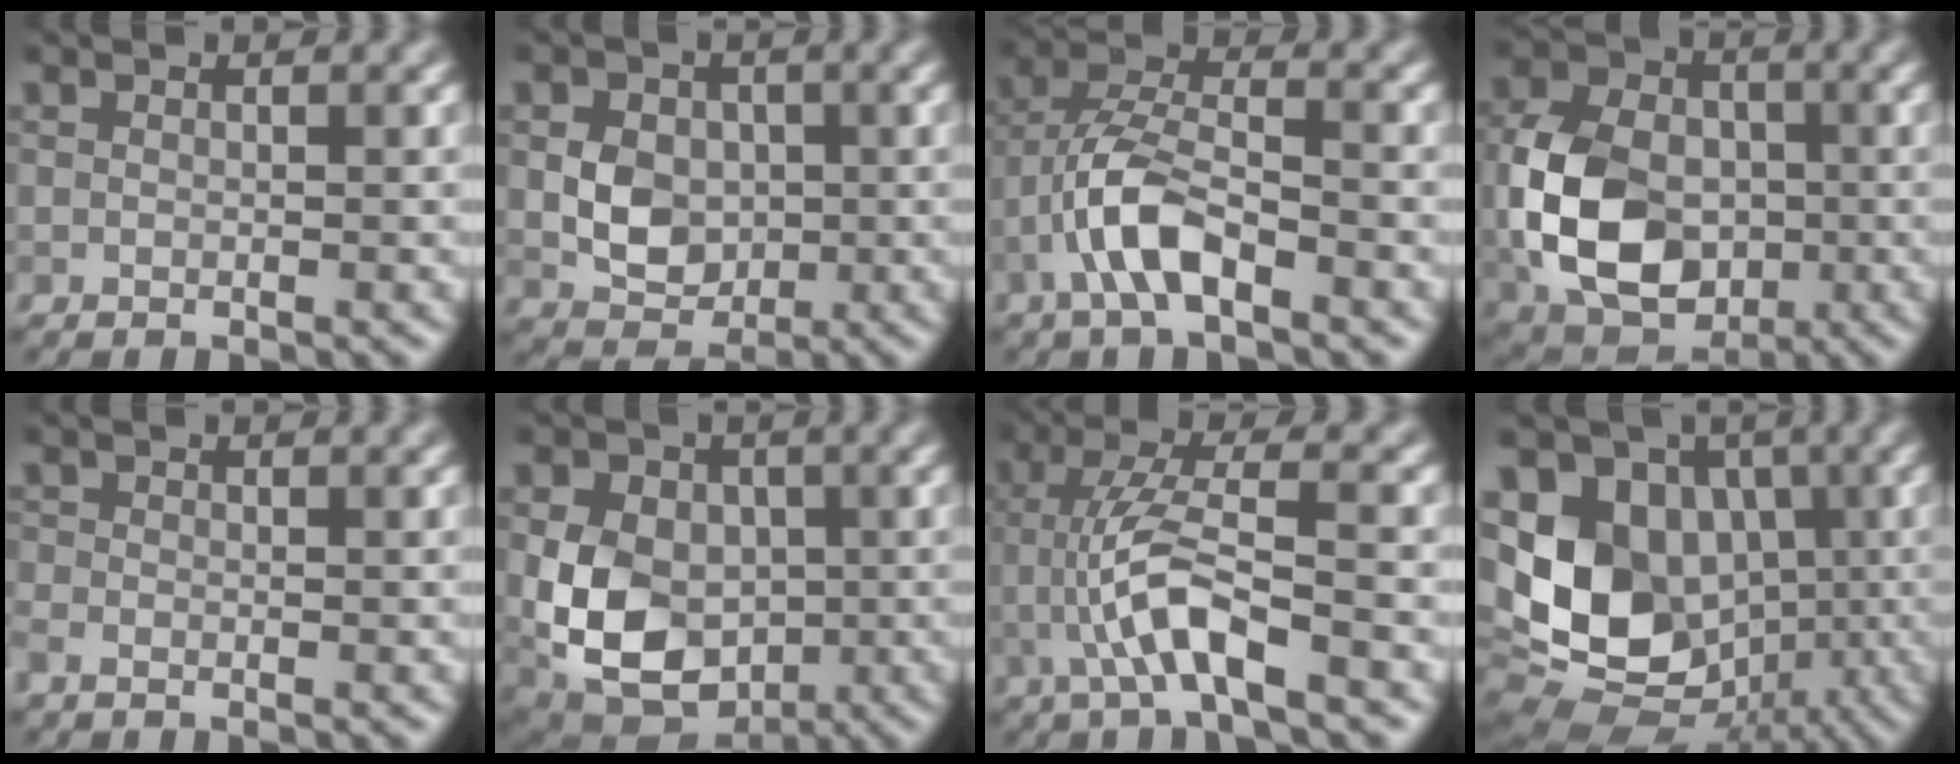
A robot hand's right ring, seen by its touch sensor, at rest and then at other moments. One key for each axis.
{"total": 4.2, "fx": -0.1, "fy": 3.3, "fz": 2.6, "tx": -0.039, "ty": -0.002, "tz": 0.000}
{"total": 5.7, "fx": -2.7, "fy": 2.0, "fz": 4.6, "tx": -0.092, "ty": 0.011, "tz": -0.056}
{"total": 10.3, "fx": -1.8, "fy": 7.4, "fz": 6.9, "tx": -0.146, "ty": -0.002, "tz": -0.045}
{"total": 1.2, "fx": -0.8, "fy": 0.6, "fz": 0.7, "tx": -0.017, "ty": -0.003, "tz": -0.020}
{"total": 10.5, "fx": -0.6, "fy": 8.0, "fz": 6.8, "tx": -0.110, "ty": -0.006, "tz": -0.019}
{"total": 5.6, "fx": -1.9, "fy": 0.8, "fz": 5.2, "tx": -0.106, "ty": 0.015, "tz": -0.040}
{"total": 12.5, "fx": -1.4, "fy": 9.6, "fz": 8.0, "tx": -0.156, "ty": 0.001, "tz": -0.038}